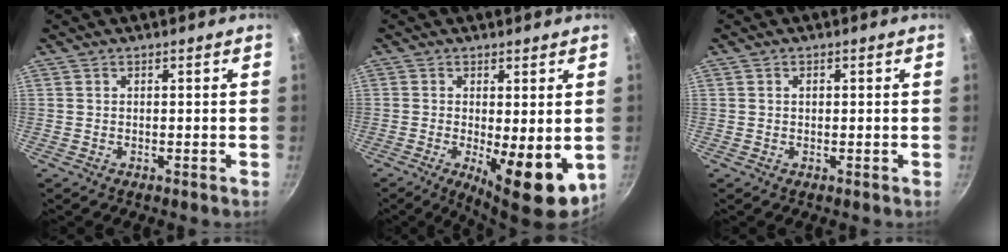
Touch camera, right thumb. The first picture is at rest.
{"total": 10.8, "force": [-1.9, 3.6, 10.0], "torque": [-0.126, -0.010, -0.012]}
{"total": 0.9, "force": [0.2, 0.7, 0.5], "torque": [-0.007, 0.005, 0.003]}